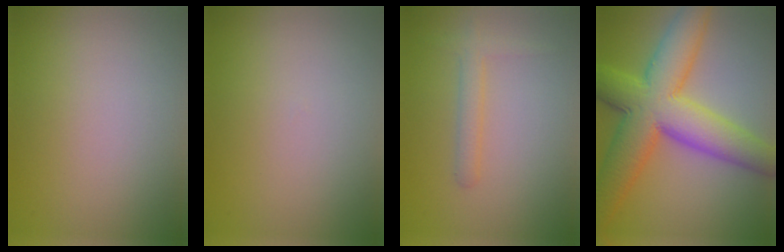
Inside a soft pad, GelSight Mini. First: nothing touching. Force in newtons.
{"total": 0.0}
{"total": 1.7, "press": 1.7, "slide": 0.1}
{"total": 11.6, "press": 11.6, "slide": 0.3}